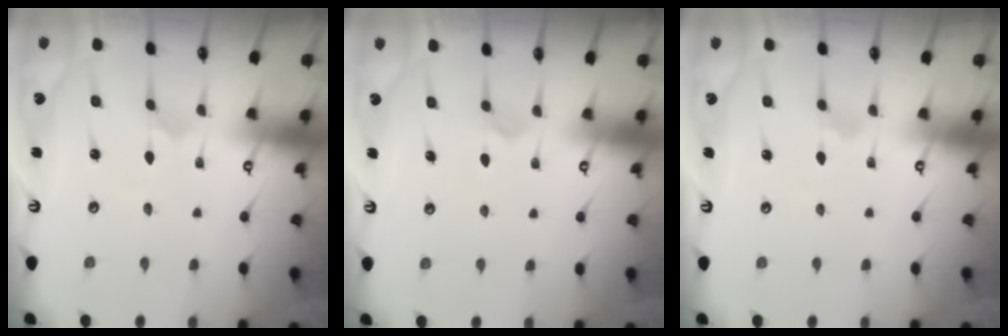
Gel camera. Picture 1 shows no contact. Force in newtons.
{"total": 4.2, "press": 4.2, "slide": 0.4}
{"total": 2.2, "press": 2.2, "slide": 0.4}